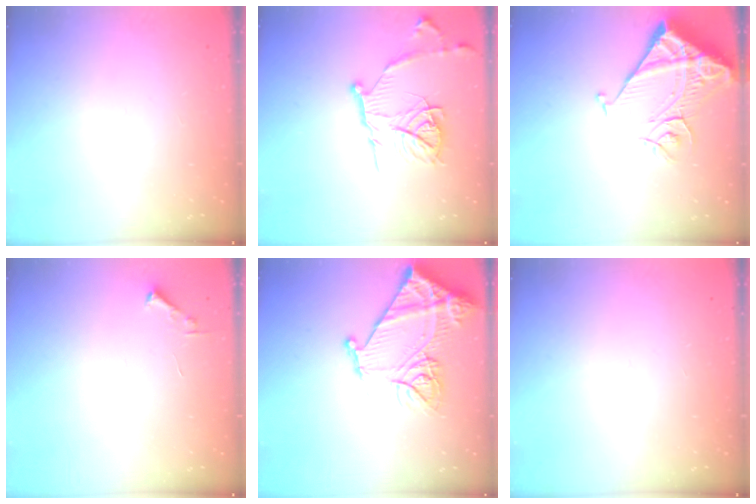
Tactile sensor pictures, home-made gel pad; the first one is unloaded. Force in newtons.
{"total": 15.2, "press": 15.2, "slide": 1.1}
{"total": 13.6, "press": 13.6, "slide": 1.6}
{"total": 1.7, "press": 1.7, "slide": 0.2}
{"total": 19.9, "press": 19.8, "slide": 2.1}
{"total": 0.0}